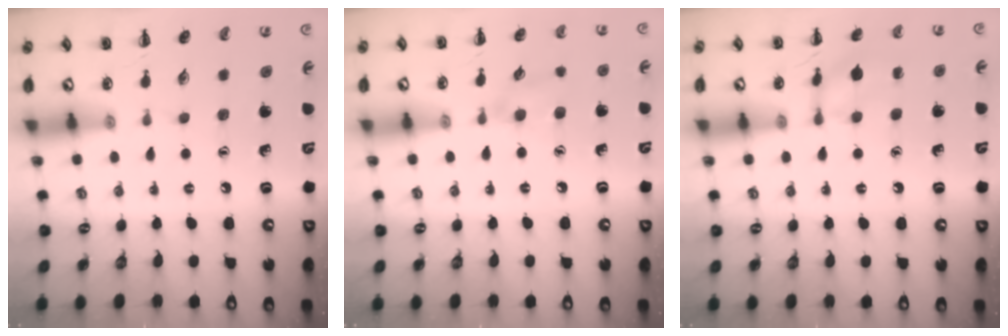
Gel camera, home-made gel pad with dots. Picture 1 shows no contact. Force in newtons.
{"total": 6.7, "press": 6.4, "slide": 2.0}
{"total": 9.2, "press": 9.2, "slide": 0.9}